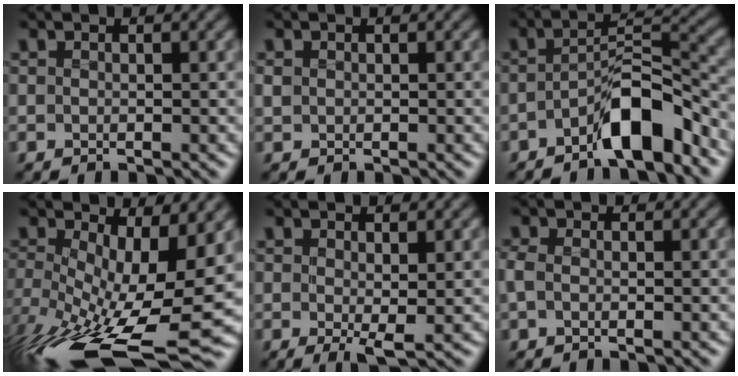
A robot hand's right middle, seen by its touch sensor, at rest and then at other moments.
{"total": 0.5, "force": [0.2, 0.5, 0.1], "torque": [-0.002, 0.000, 0.006]}
{"total": 5.6, "force": [-3.6, 1.4, 4.1], "torque": [-0.071, 0.014, -0.064]}
{"total": 13.4, "force": [-2.9, 5.5, 11.9], "torque": [-0.226, -0.044, -0.040]}
{"total": 1.9, "force": [-0.1, 0.3, 1.8], "torque": [-0.031, -0.010, 0.001]}
{"total": 1.1, "force": [-0.2, 0.7, 0.8], "torque": [-0.018, 0.002, -0.008]}